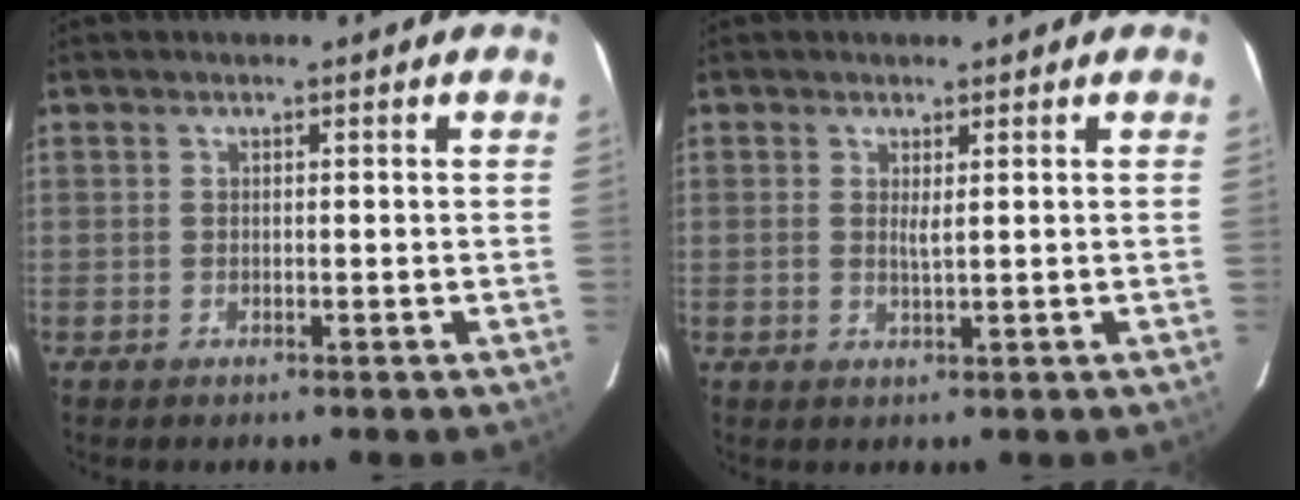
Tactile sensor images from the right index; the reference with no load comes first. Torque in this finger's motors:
{"motor_torque": [-0.13, 0.00, -0.06, 0.02]}